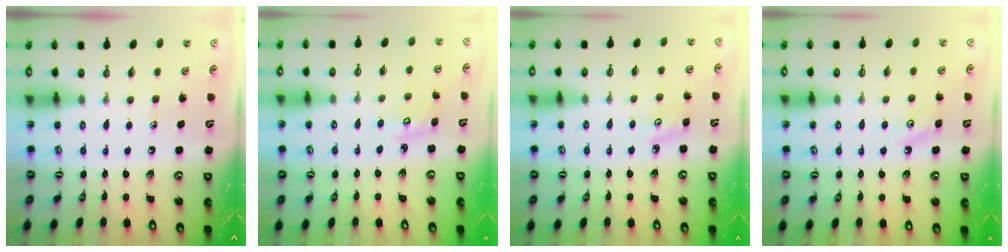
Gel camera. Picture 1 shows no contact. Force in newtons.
{"total": 3.1, "press": 3.1, "slide": 0.2}
{"total": 3.1, "press": 3.1, "slide": 0.4}
{"total": 3.7, "press": 3.7, "slide": 0.5}